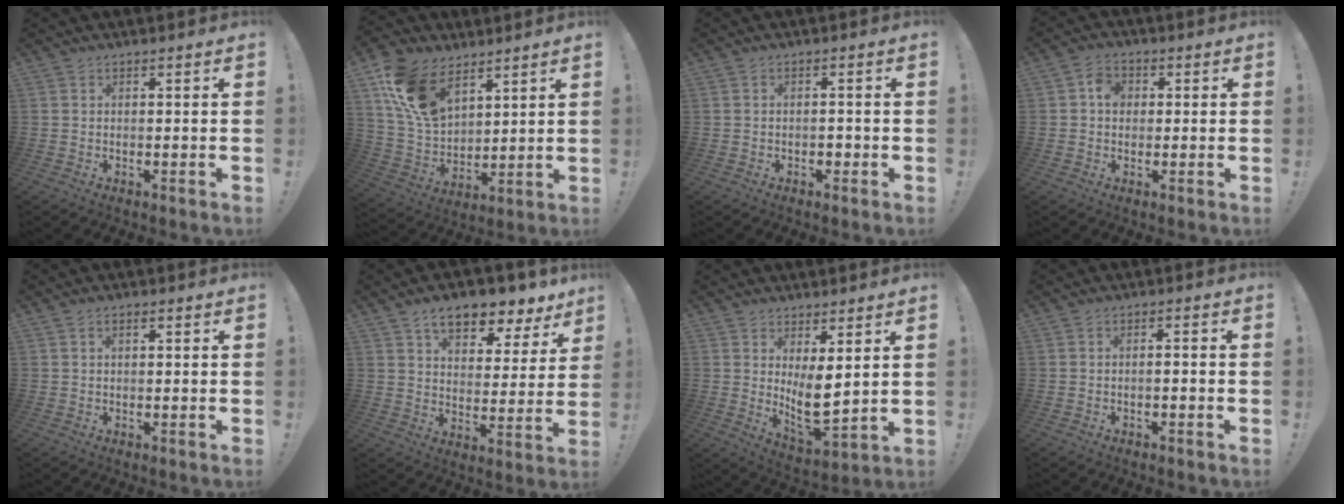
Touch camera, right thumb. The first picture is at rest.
{"total": 17.0, "force": [9.8, 10.3, 9.3], "torque": [-0.186, -0.048, 0.191]}
{"total": 1.9, "force": [-1.0, 1.2, 1.0], "torque": [-0.017, 0.002, -0.017]}
{"total": 4.9, "force": [0.6, 4.1, 2.7], "torque": [-0.038, 0.005, 0.008]}
{"total": 1.2, "force": [0.5, 0.6, 0.9], "torque": [-0.013, 0.000, 0.006]}
{"total": 11.4, "force": [7.9, 5.2, 6.4], "torque": [-0.099, -0.053, 0.136]}
{"total": 9.4, "force": [3.0, 3.6, 8.1], "torque": [-0.129, -0.042, 0.060]}
{"total": 1.7, "force": [-1.2, 0.1, 1.1], "torque": [-0.019, 0.005, -0.022]}